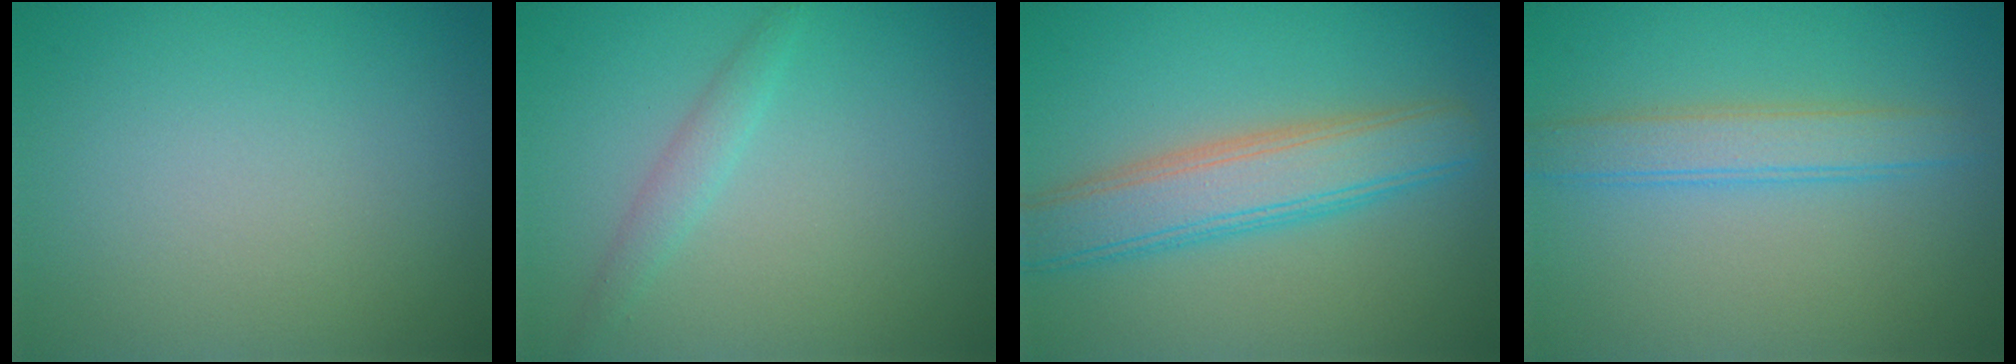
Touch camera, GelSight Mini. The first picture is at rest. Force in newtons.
{"total": 1.4, "press": 1.4, "slide": 0.1}
{"total": 5.6, "press": 5.6, "slide": 0.2}
{"total": 3.0, "press": 2.9, "slide": 0.2}